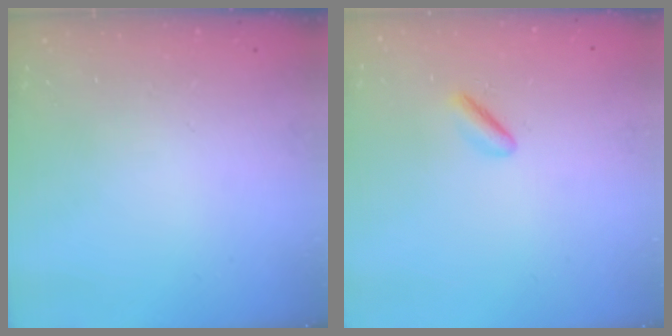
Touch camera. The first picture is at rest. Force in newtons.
{"total": 2.2, "press": 1.9, "slide": 1.2}